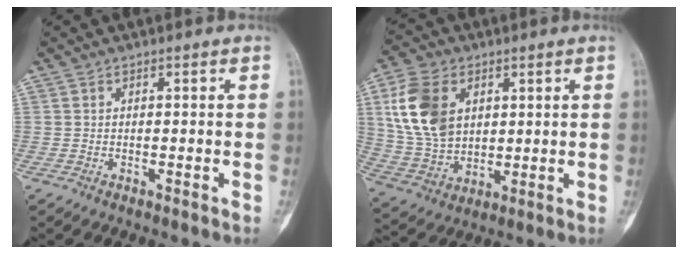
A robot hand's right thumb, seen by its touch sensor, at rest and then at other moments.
{"total": 14.6, "force": [4.3, 10.2, 9.6], "torque": [-0.170, -0.007, 0.092]}